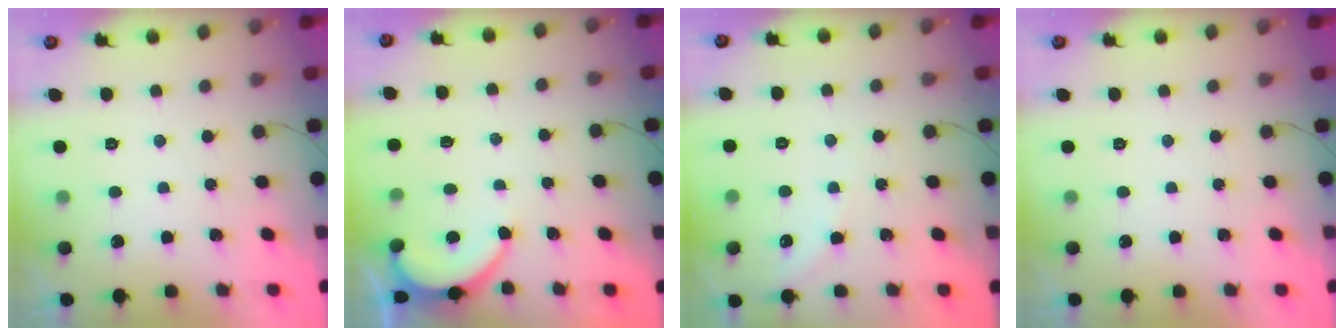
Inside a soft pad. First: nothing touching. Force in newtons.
{"total": 4.1, "press": 4.0, "slide": 0.6}
{"total": 3.0, "press": 3.0, "slide": 0.5}
{"total": 0.0}